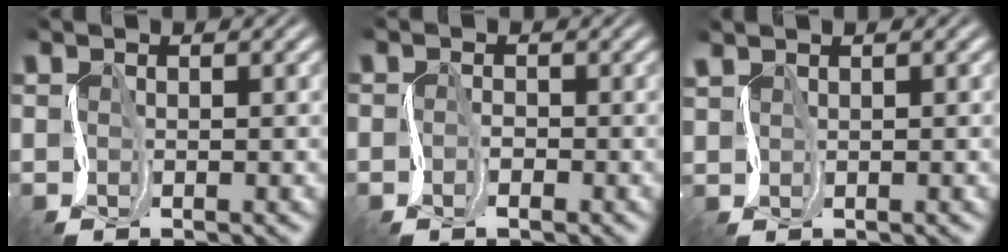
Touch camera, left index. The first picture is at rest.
{"total": 1.5, "force": [-0.7, 1.3, 0.4], "torque": [-0.003, 0.005, -0.022]}
{"total": 0.5, "force": [0.5, 0.2, 0.1], "torque": [-0.006, 0.003, 0.016]}